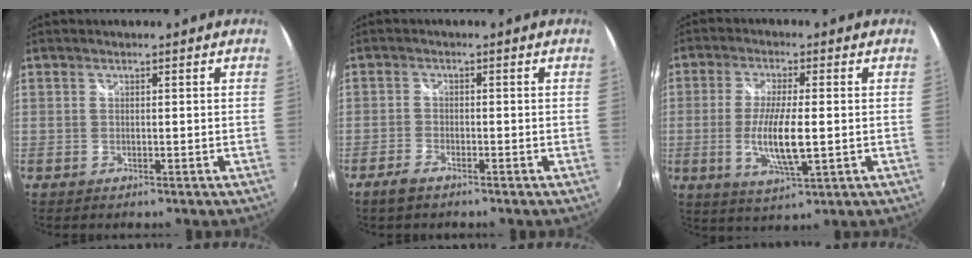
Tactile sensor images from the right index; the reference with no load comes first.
{"total": 3.2, "force": [-2.5, 1.1, 1.7], "torque": [-0.051, -0.004, -0.051]}
{"total": 9.6, "force": [-1.3, 2.0, 9.2], "torque": [-0.180, -0.014, -0.022]}